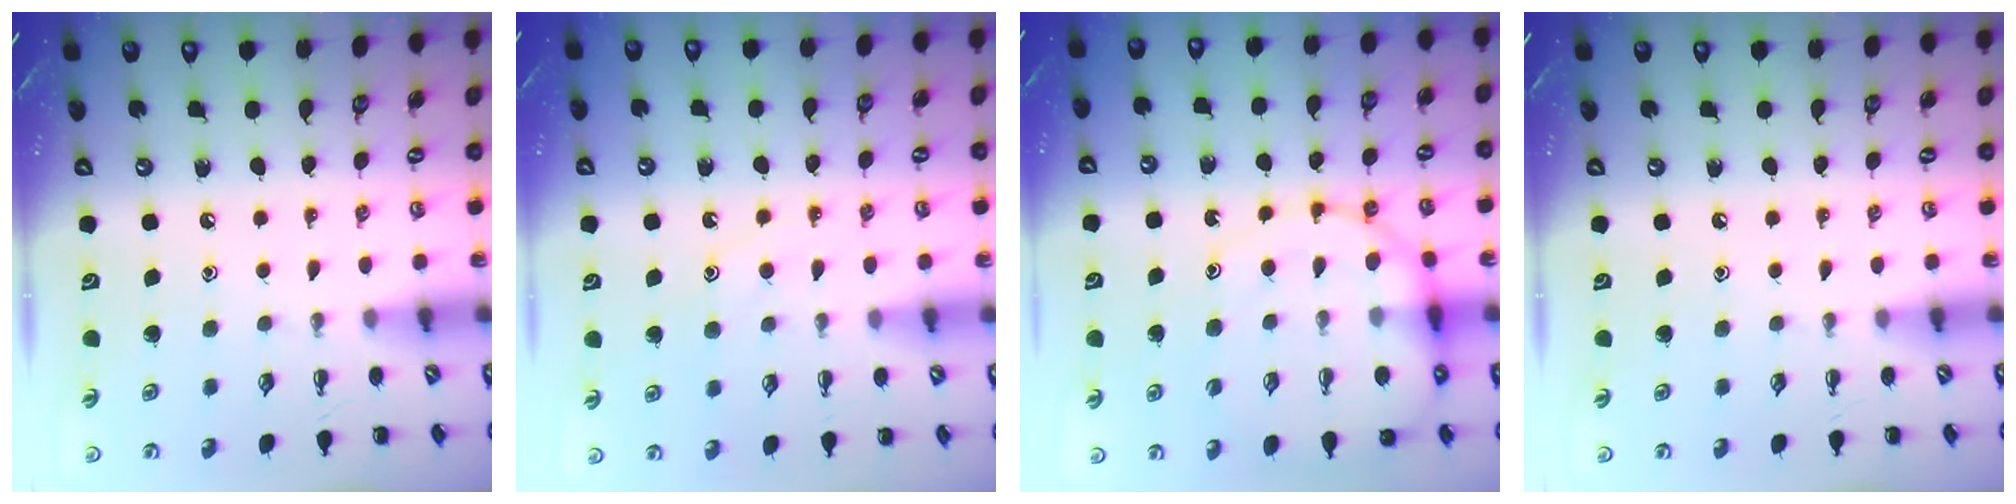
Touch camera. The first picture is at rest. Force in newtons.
{"total": 9.1, "press": 9.1, "slide": 0.9}
{"total": 13.9, "press": 13.6, "slide": 3.1}
{"total": 0.0}